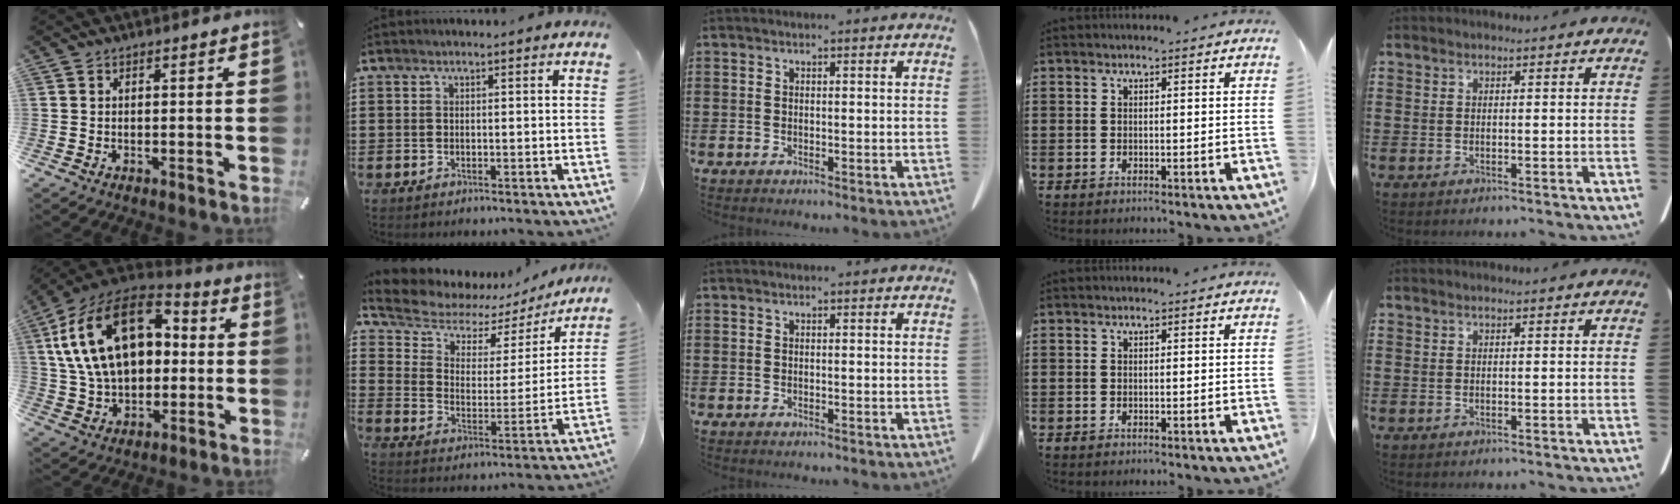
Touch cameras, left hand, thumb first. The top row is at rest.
{"thumb": {"total": 22.6, "force": [5.4, 15.8, 15.2], "torque": [-0.302, -0.009, 0.091]}, "index": {"total": 5.7, "force": [4.7, 3.0, 1.3], "torque": [-0.062, -0.027, 0.078]}}